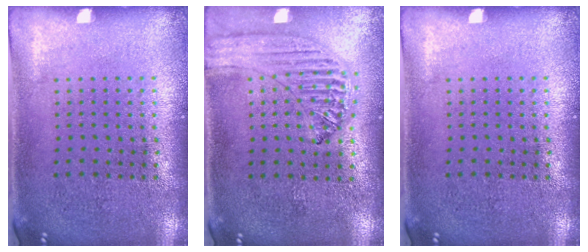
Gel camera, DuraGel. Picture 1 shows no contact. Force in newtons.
{"total": 1.3, "press": 1.3, "slide": 0.2}
{"total": 0.0}